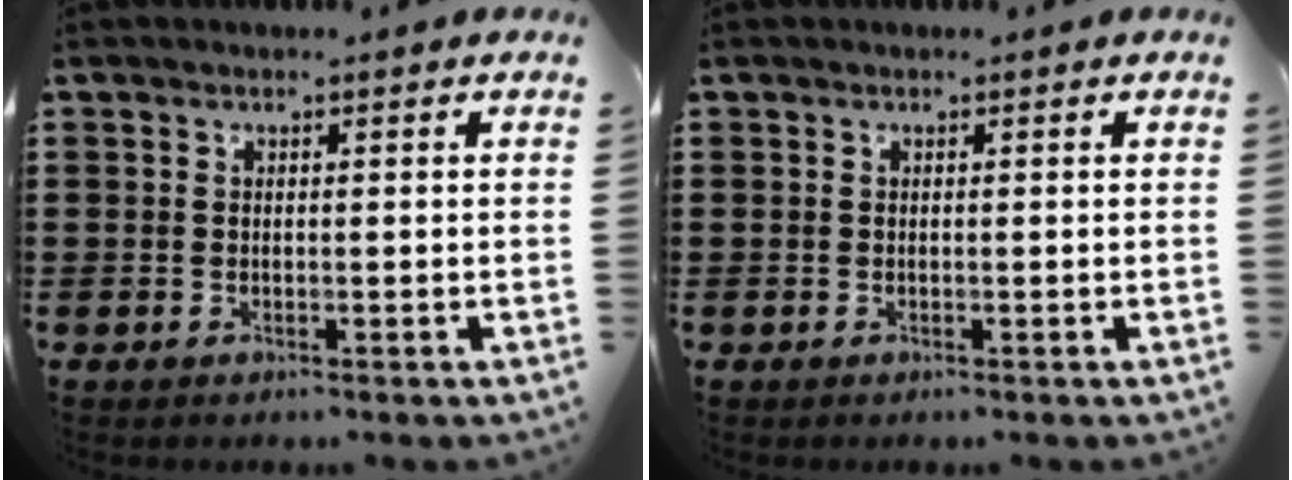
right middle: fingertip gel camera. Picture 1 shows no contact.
{"total": 0.0}